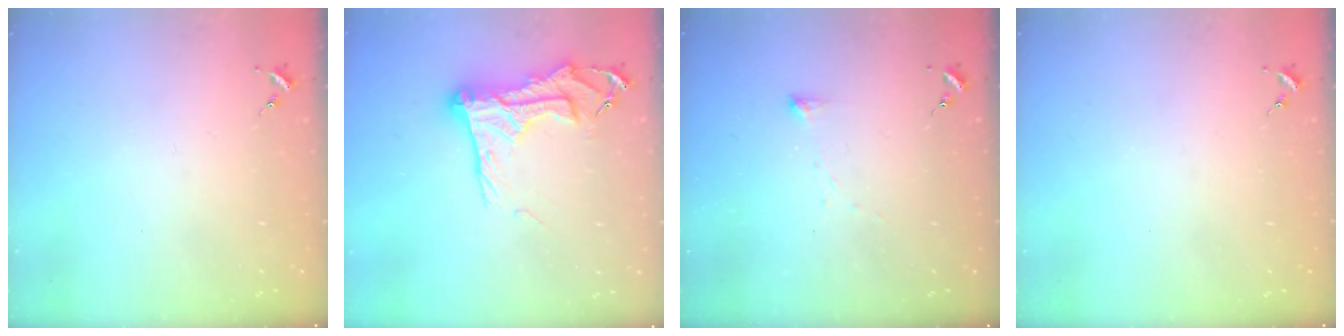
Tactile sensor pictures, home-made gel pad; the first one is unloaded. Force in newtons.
{"total": 16.3, "press": 16.3, "slide": 1.6}
{"total": 3.2, "press": 3.2, "slide": 0.1}
{"total": 0.0}